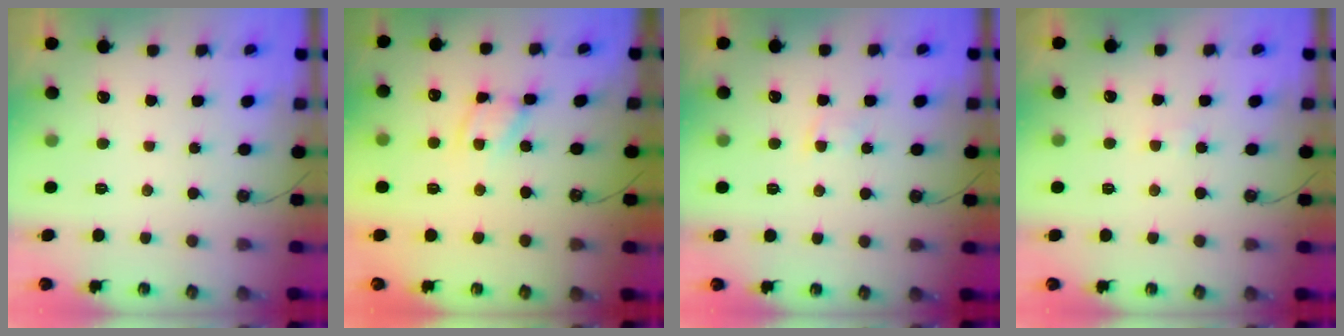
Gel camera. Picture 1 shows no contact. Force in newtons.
{"total": 4.9, "press": 4.9, "slide": 0.3}
{"total": 1.9, "press": 1.9, "slide": 0.3}
{"total": 1.5, "press": 1.5, "slide": 0.3}